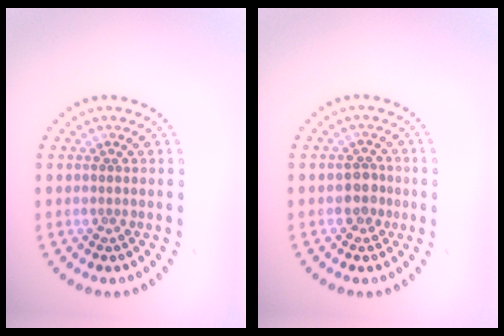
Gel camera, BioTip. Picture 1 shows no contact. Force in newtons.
{"total": 2.0, "press": 1.9, "slide": 0.8}